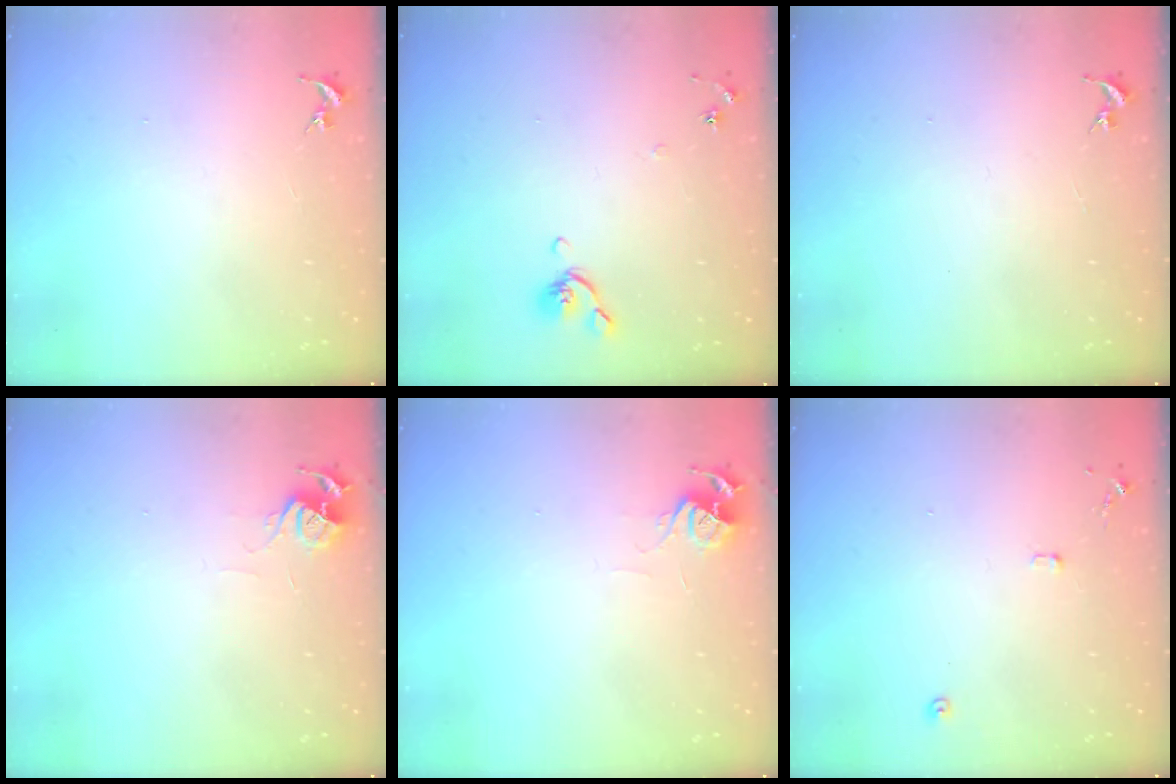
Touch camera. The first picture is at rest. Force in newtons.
{"total": 5.4, "press": 5.3, "slide": 1.1}
{"total": 0.0}
{"total": 6.0, "press": 6.0, "slide": 0.6}
{"total": 6.0, "press": 6.0, "slide": 0.6}
{"total": 7.4, "press": 7.4, "slide": 0.8}